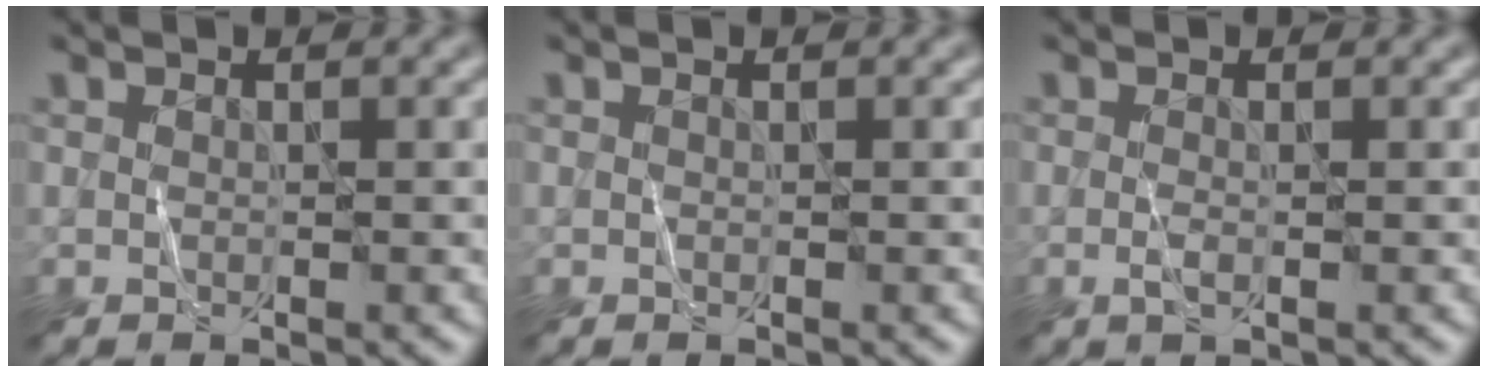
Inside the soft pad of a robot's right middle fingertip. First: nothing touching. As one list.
[{"total": 0.0}, {"total": 1.1, "force": [-0.2, 0.2, 1.1], "torque": [-0.025, -0.001, -0.007]}]